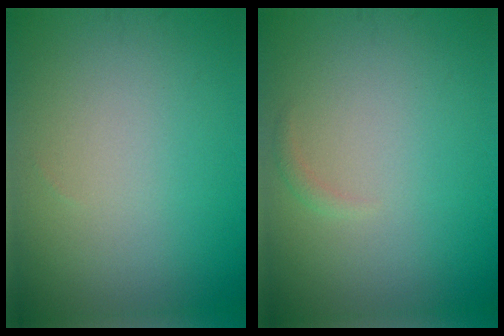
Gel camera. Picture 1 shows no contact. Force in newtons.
{"total": 0.6, "press": 0.6, "slide": 0.1}